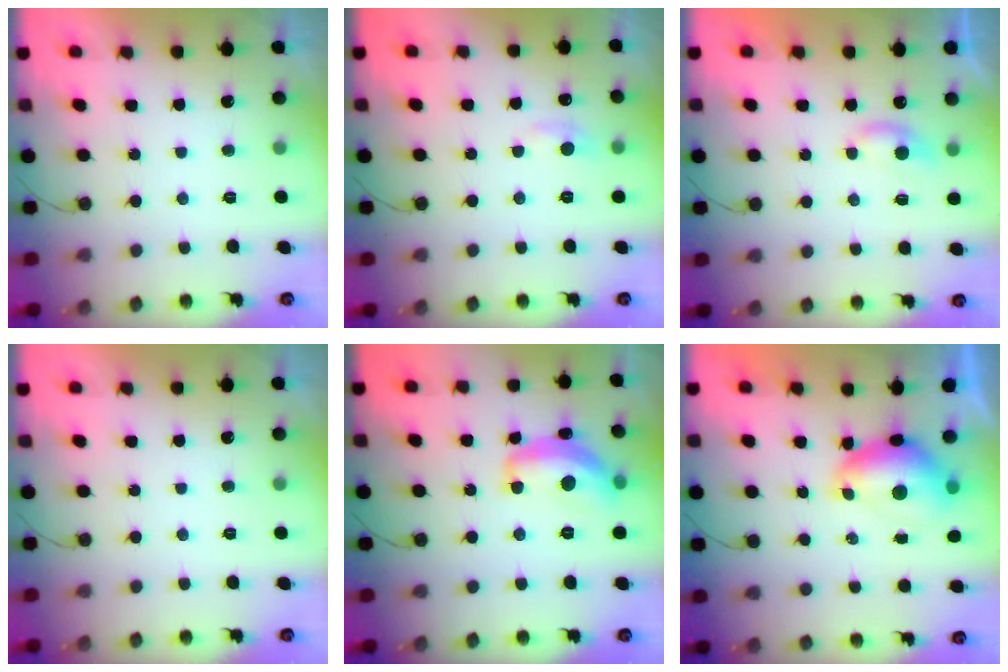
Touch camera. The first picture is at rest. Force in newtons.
{"total": 7.2, "press": 7.1, "slide": 0.8}
{"total": 5.0, "press": 4.9, "slide": 0.6}
{"total": 0.0}
{"total": 14.2, "press": 14.1, "slide": 1.0}
{"total": 7.7, "press": 7.7, "slide": 0.8}